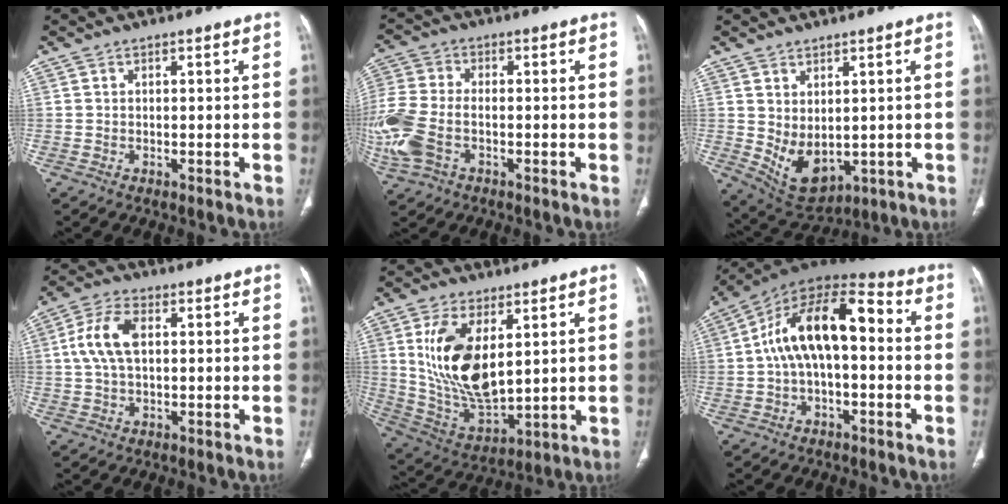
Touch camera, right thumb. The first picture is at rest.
{"total": 14.0, "force": [-3.7, 8.8, 10.3], "torque": [-0.273, 0.006, -0.070]}
{"total": 8.4, "force": [-0.1, 5.1, 6.6], "torque": [-0.098, -0.011, 0.029]}
{"total": 8.3, "force": [1.4, 4.6, 6.7], "torque": [-0.146, 0.017, 0.026]}
{"total": 16.7, "force": [4.5, 8.4, 13.7], "torque": [-0.251, -0.025, 0.103]}
{"total": 16.5, "force": [0.6, 8.3, 14.2], "torque": [-0.232, 0.049, -0.002]}